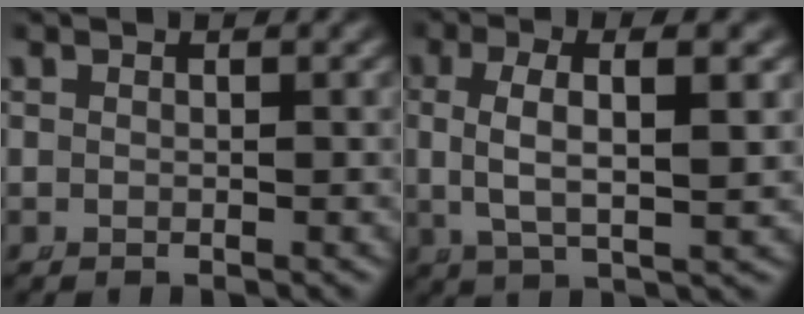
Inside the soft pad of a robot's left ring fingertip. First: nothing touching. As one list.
[{"total": 5.3, "force": [1.2, 1.6, 5.0], "torque": [-0.102, -0.002, 0.030]}]